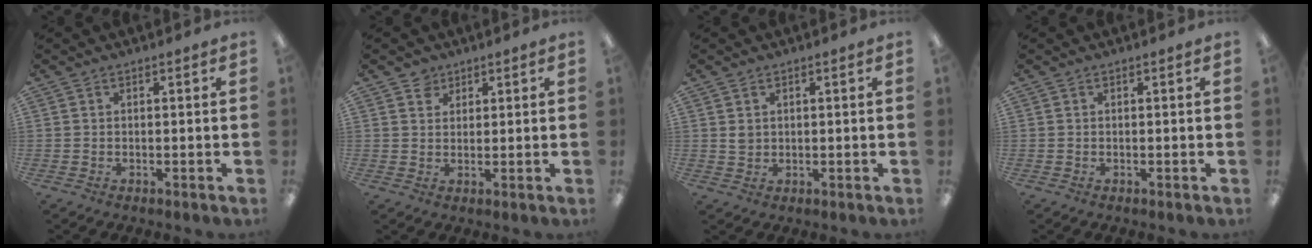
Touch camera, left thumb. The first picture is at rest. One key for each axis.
{"total": 3.2, "fx": 2.1, "fy": 2.3, "fz": 0.2, "tx": -0.004, "ty": -0.001, "tz": 0.041}
{"total": 2.0, "fx": 0.7, "fy": 1.6, "fz": 0.9, "tx": -0.011, "ty": -0.001, "tz": 0.012}
{"total": 0.0}